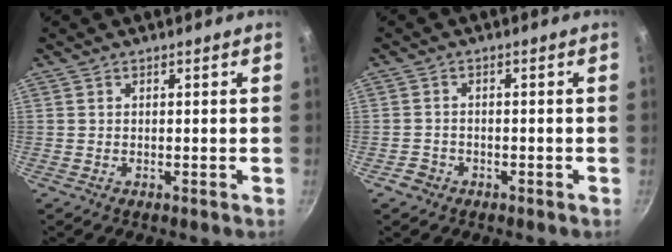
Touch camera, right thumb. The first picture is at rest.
{"total": 2.3, "force": [-1.4, 1.7, 0.4], "torque": [-0.004, 0.020, -0.022]}